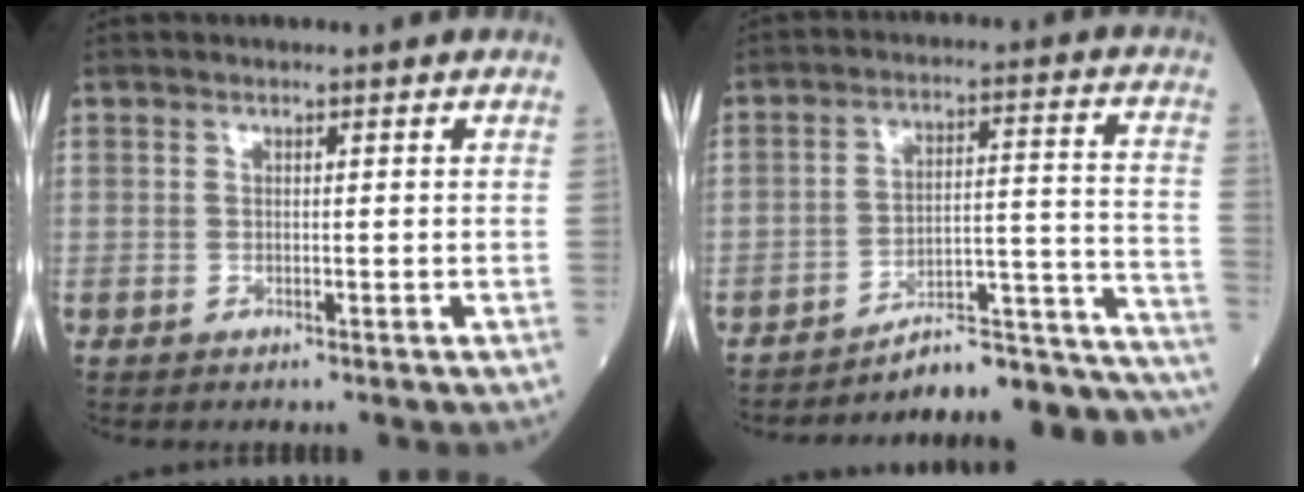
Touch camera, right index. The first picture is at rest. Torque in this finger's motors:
{"motor_torque": [0.97, -1.17, 0.64, 0.07]}